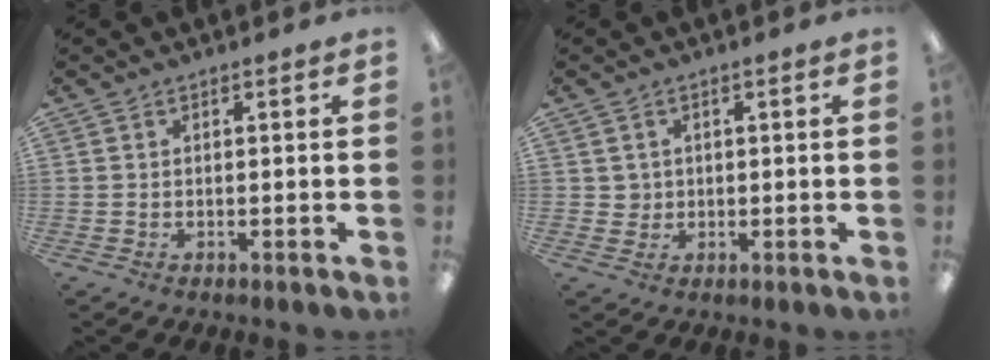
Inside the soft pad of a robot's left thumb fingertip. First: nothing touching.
{"total": 2.0, "force": [0.6, 2.0, 0.2], "torque": [-0.008, 0.004, 0.010]}